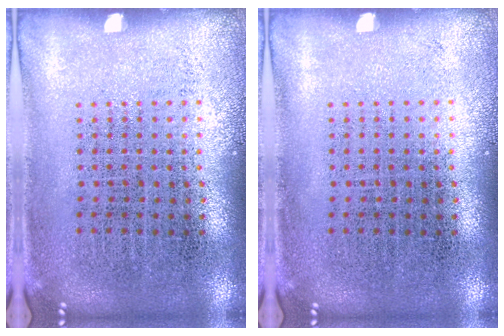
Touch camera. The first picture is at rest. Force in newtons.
{"total": 0.0}